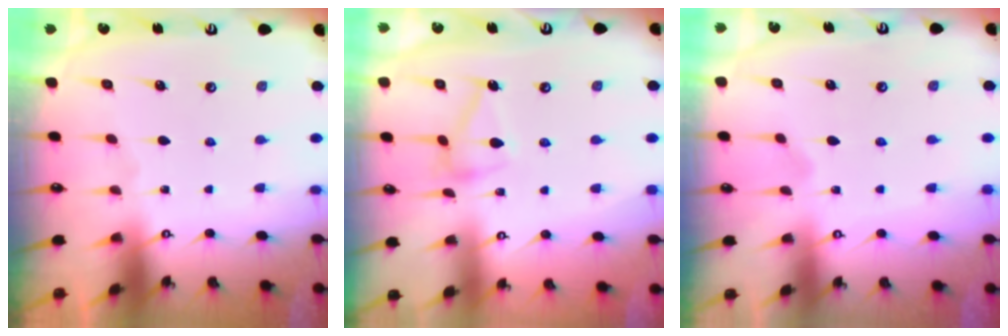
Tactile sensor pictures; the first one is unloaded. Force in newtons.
{"total": 11.5, "press": 11.4, "slide": 0.4}
{"total": 6.4, "press": 6.4, "slide": 0.3}